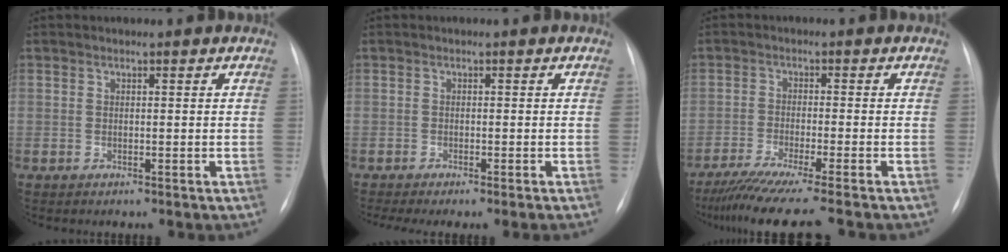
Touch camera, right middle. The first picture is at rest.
{"total": 4.7, "force": [-3.8, -0.6, 2.6], "torque": [-0.030, -0.006, -0.056]}
{"total": 11.3, "force": [-9.5, -1.3, 5.9], "torque": [-0.078, -0.040, -0.149]}